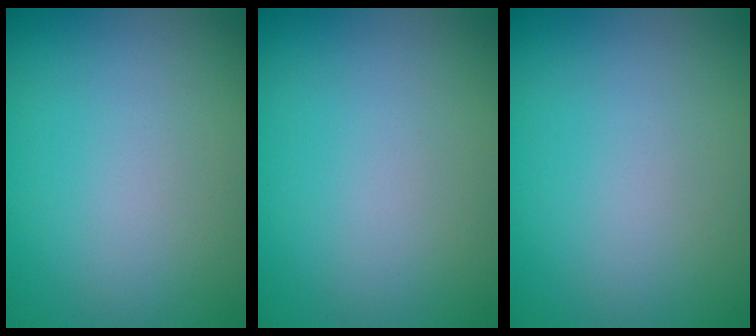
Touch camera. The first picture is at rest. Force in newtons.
{"total": 0.0}
{"total": 0.0}